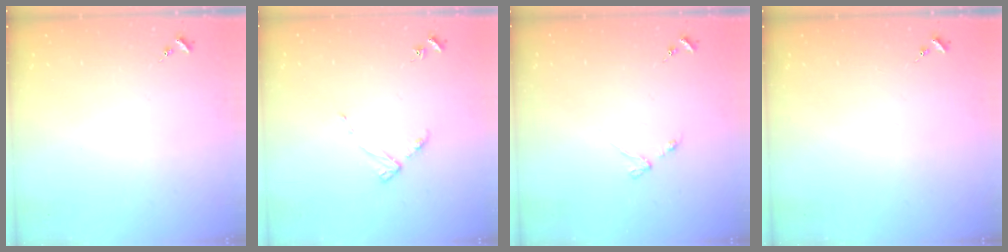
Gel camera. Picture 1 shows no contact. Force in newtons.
{"total": 3.8, "press": 3.8, "slide": 0.5}
{"total": 3.2, "press": 3.1, "slide": 0.5}
{"total": 0.0}